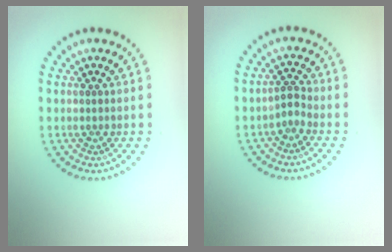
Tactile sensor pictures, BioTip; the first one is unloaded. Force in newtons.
{"total": 1.4, "press": 0.9, "slide": 1.0}